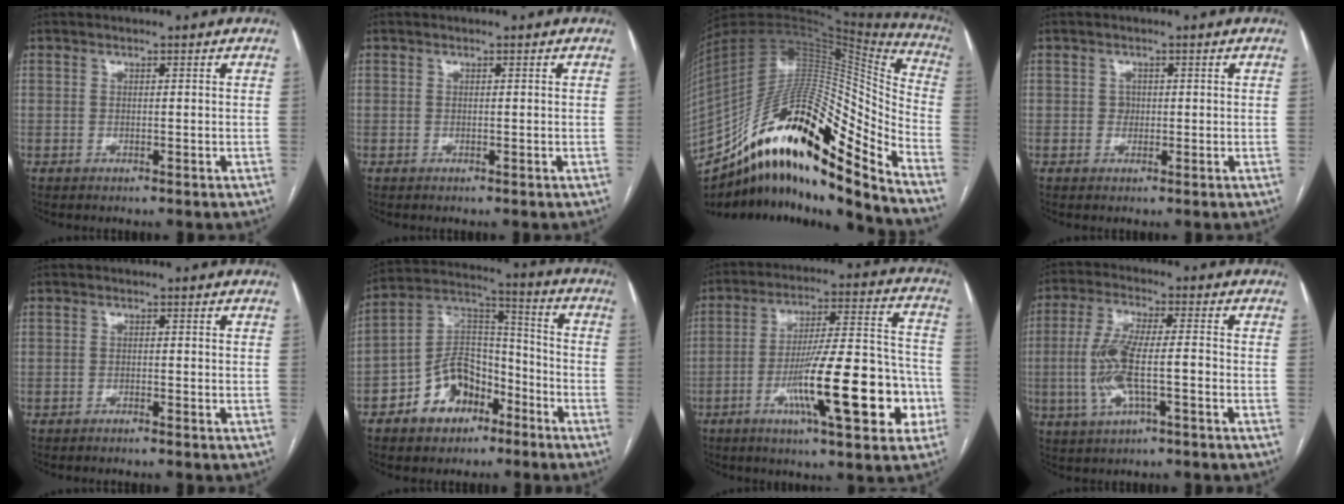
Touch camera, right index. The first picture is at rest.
{"total": 0.0}
{"total": 29.7, "force": [-17.8, 5.3, 23.2], "torque": [-0.385, 0.010, -0.309]}
{"total": 1.3, "force": [0.0, 1.2, 0.5], "torque": [-0.006, 0.003, 0.001]}
{"total": 1.0, "force": [-0.9, -0.1, 0.3], "torque": [-0.007, -0.001, -0.015]}
{"total": 11.8, "force": [-6.4, 7.7, 6.2], "torque": [-0.124, 0.033, -0.111]}
{"total": 18.7, "force": [-6.5, 3.1, 17.2], "torque": [-0.265, 0.013, -0.094]}
{"total": 9.8, "force": [-2.3, 2.1, 9.3], "torque": [-0.196, 0.008, -0.041]}